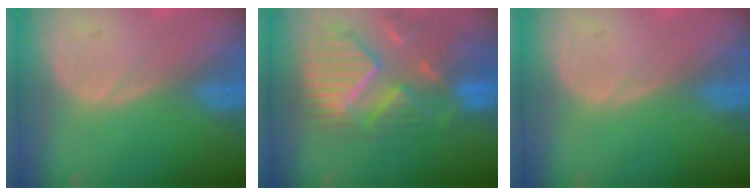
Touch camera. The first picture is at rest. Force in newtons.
{"total": 12.2, "press": 10.5, "slide": 6.1}
{"total": 0.0}